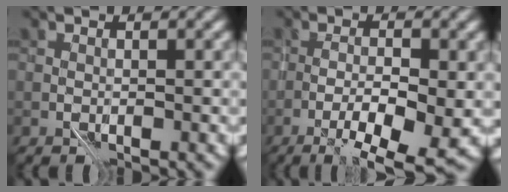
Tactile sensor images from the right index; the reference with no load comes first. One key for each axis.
{"total": 5.2, "fx": -2.4, "fy": 0.7, "fz": 4.5, "tx": -0.068, "ty": 0.000, "tz": -0.038}